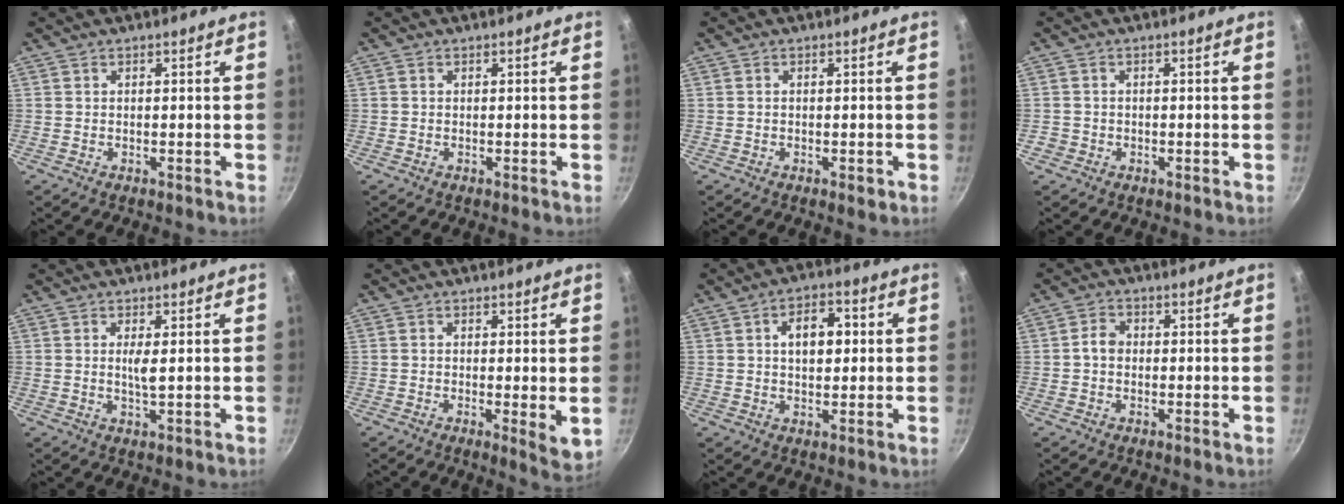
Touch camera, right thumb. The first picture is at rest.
{"total": 0.0}
{"total": 1.6, "force": [-0.6, 0.8, 1.3], "torque": [-0.017, 0.001, -0.009]}
{"total": 1.5, "force": [-0.6, 1.3, 0.3], "torque": [-0.004, 0.003, -0.009]}
{"total": 2.5, "force": [0.4, 0.4, 2.4], "torque": [-0.049, -0.006, 0.010]}
{"total": 4.6, "force": [-0.1, 1.2, 4.4], "torque": [-0.067, -0.016, -0.002]}
{"total": 7.8, "force": [1.3, 4.8, 6.0], "torque": [-0.065, 0.011, 0.015]}
{"total": 3.0, "force": [-0.2, 2.4, 1.8], "torque": [-0.023, 0.013, -0.009]}